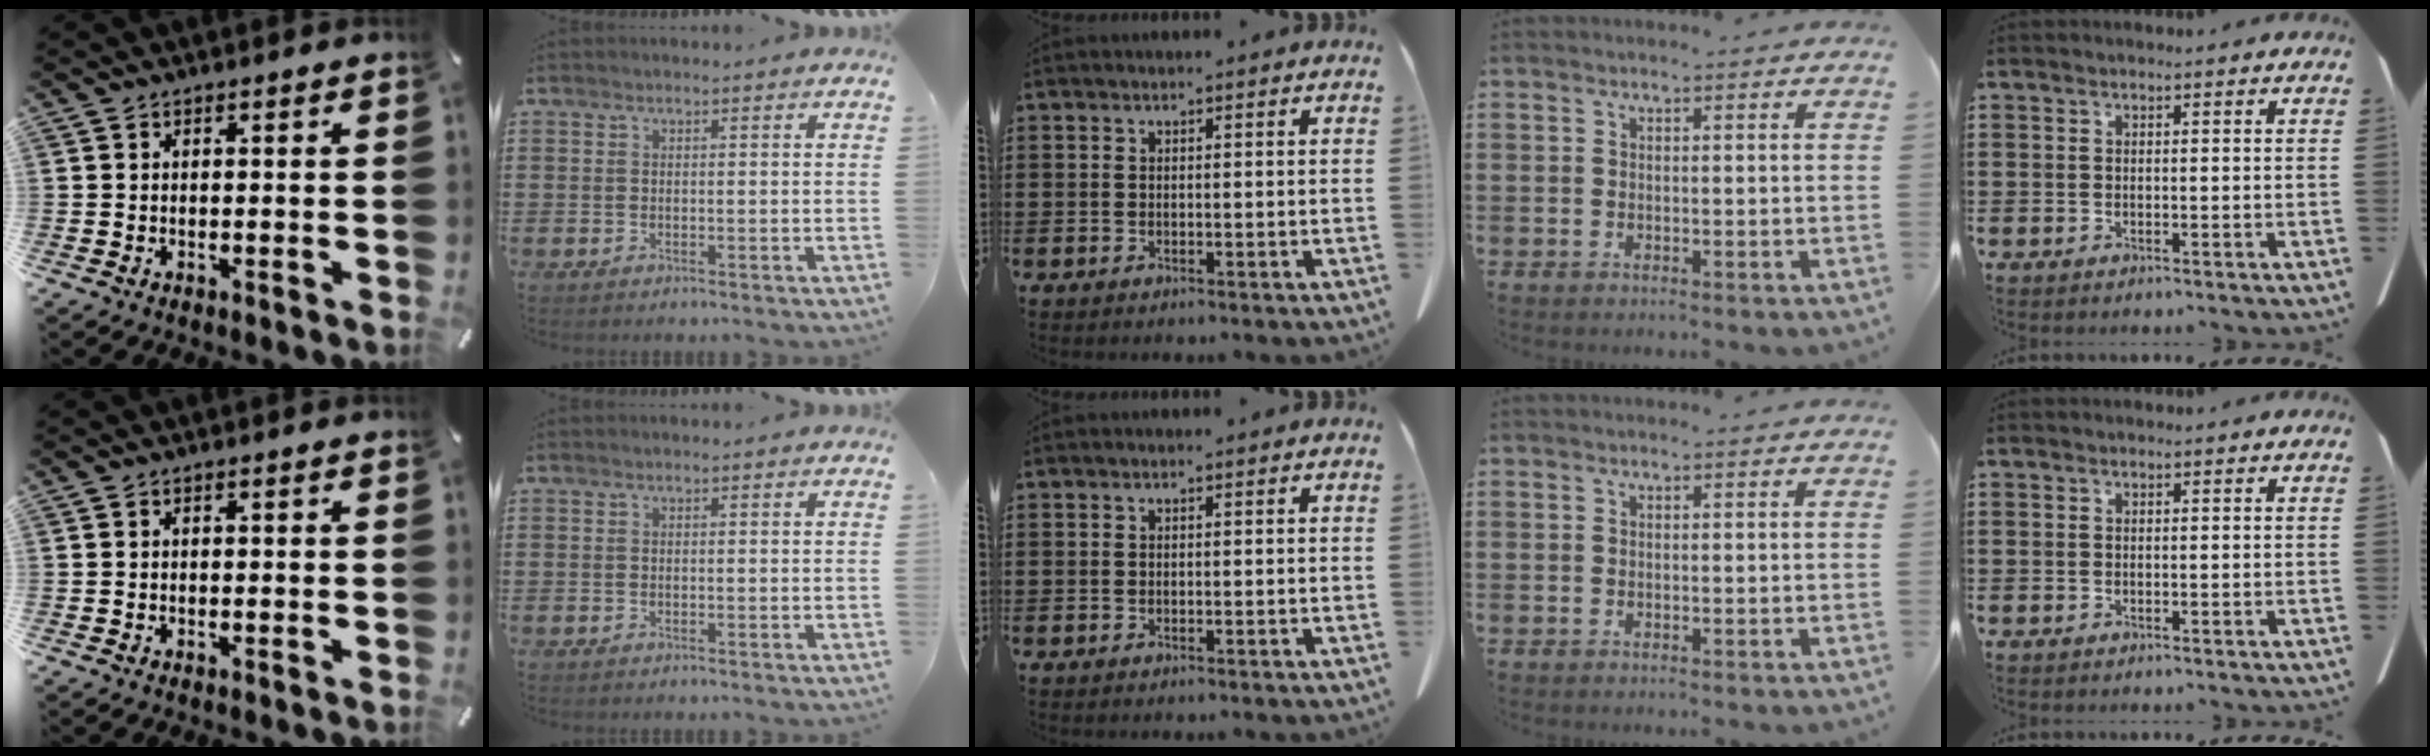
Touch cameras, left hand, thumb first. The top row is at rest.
{}